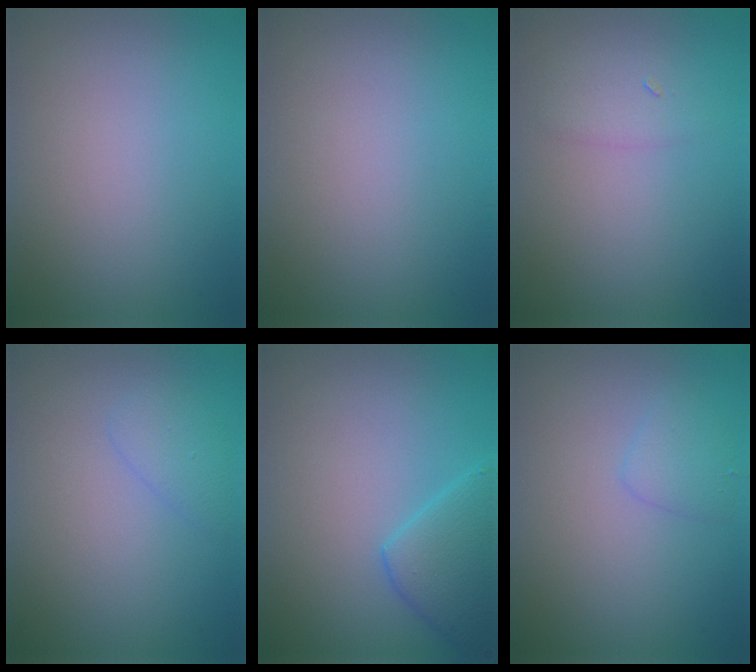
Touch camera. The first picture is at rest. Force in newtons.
{"total": 0.0}
{"total": 1.3, "press": 1.3, "slide": 0.1}
{"total": 1.4, "press": 1.4, "slide": 0.2}
{"total": 4.1, "press": 4.1, "slide": 0.2}
{"total": 1.4, "press": 1.4, "slide": 0.1}